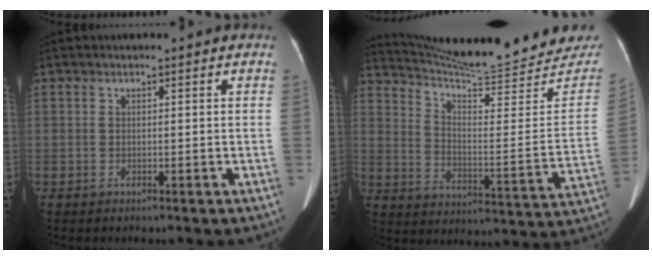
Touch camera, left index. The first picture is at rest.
{"total": 24.5, "force": [23.4, 1.5, 6.9], "torque": [-0.108, -0.092, 0.315]}